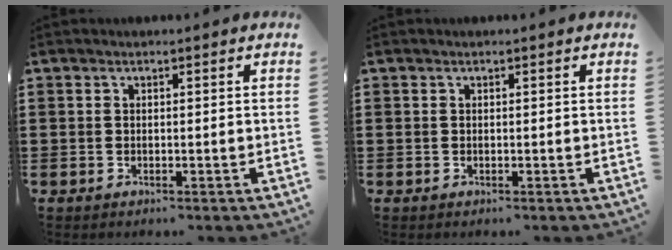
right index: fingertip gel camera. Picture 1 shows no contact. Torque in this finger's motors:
{"motor_torque": [1.22, 0.92, 0.00, -0.01]}